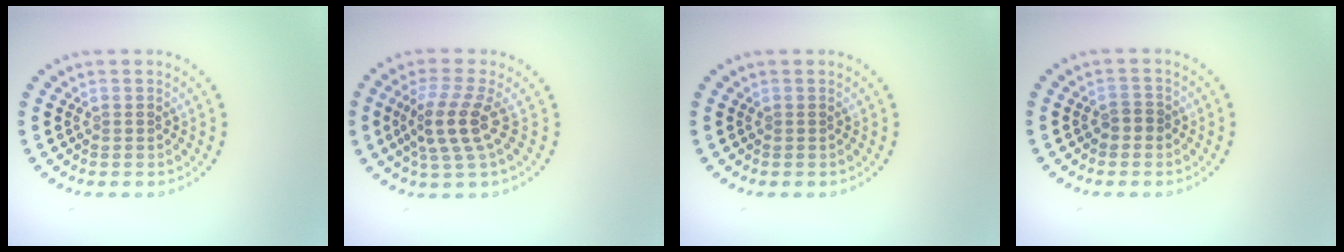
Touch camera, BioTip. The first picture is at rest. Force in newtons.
{"total": 3.5, "press": 2.8, "slide": 2.1}
{"total": 0.0}
{"total": 1.2, "press": 1.1, "slide": 0.4}